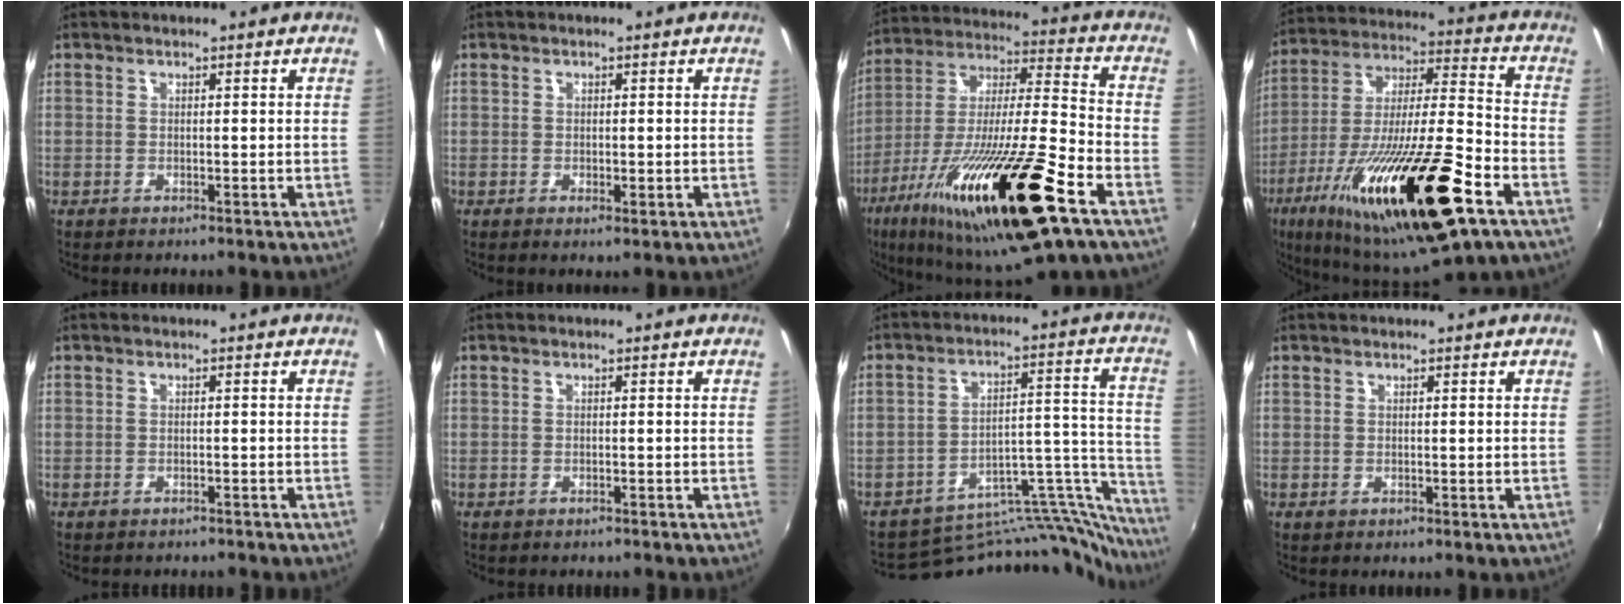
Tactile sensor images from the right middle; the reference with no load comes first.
{"total": 1.0, "force": [-0.2, 0.4, 0.9], "torque": [-0.012, -0.004, -0.005]}
{"total": 27.4, "force": [-13.8, 2.9, 23.5], "torque": [-0.420, -0.058, -0.245]}
{"total": 28.9, "force": [-14.1, 5.6, 24.5], "torque": [-0.438, -0.055, -0.240]}
{"total": 2.1, "force": [-2.0, 0.5, 0.5], "torque": [-0.015, -0.010, -0.029]}
{"total": 1.2, "force": [-1.1, 0.2, 0.3], "torque": [-0.010, -0.006, -0.017]}
{"total": 21.0, "force": [-20.8, 2.1, 1.4], "torque": [0.011, 0.066, -0.310]}
{"total": 0.0}